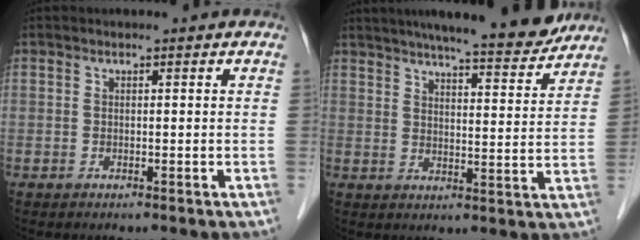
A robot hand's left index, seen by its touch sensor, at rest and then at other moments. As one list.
[{"total": 14.8, "force": [13.1, 1.3, 6.8], "torque": [-0.097, -0.004, 0.173]}]